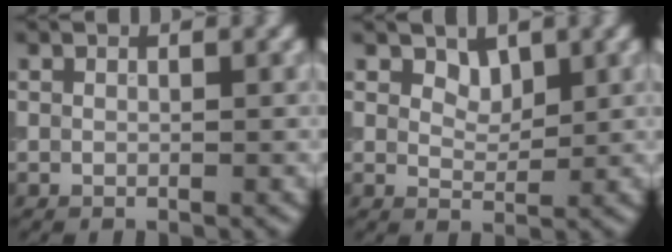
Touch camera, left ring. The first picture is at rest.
{"total": 1.8, "force": [1.2, 1.0, 0.8], "torque": [-0.014, -0.006, 0.019]}